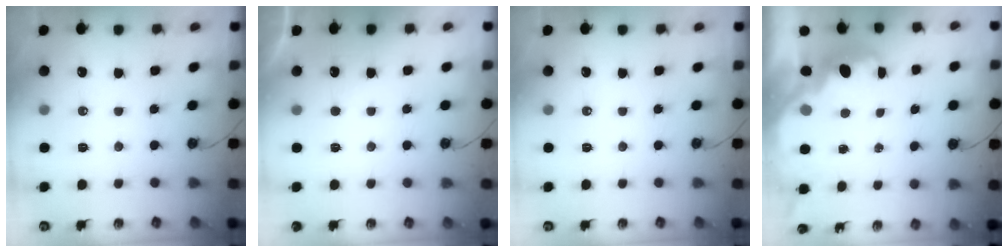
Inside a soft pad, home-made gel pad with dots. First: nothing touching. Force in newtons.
{"total": 0.7, "press": 0.4, "slide": 0.5}
{"total": 0.0}
{"total": 2.7, "press": 2.5, "slide": 0.9}